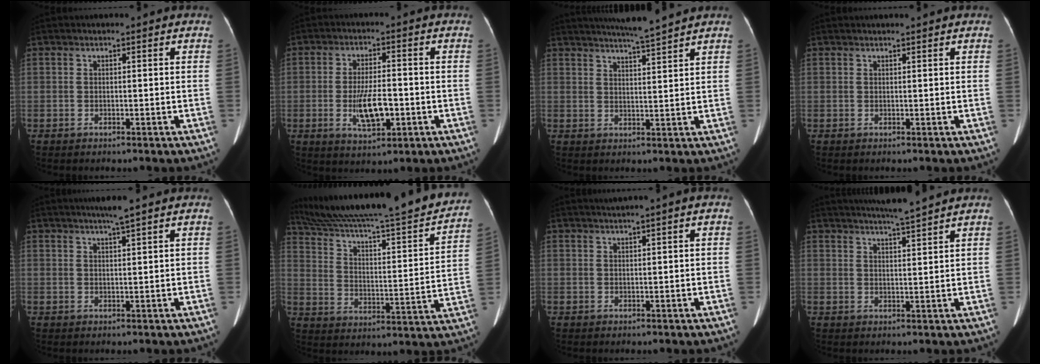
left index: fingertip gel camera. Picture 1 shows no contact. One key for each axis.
{"total": 6.9, "fx": -1.8, "fy": 2.2, "fz": 6.3, "tx": -0.121, "ty": -0.006, "tz": -0.028}
{"total": 7.2, "fx": 6.5, "fy": -1.3, "fz": 2.9, "tx": -0.051, "ty": -0.001, "tz": 0.098}
{"total": 1.8, "fx": 1.7, "fy": -0.1, "fz": 0.7, "tx": -0.008, "ty": 0.019, "tz": 0.026}
{"total": 3.1, "fx": 2.3, "fy": -0.5, "fz": 2.0, "tx": -0.037, "ty": 0.002, "tz": 0.041}
{"total": 30.9, "fx": 26.9, "fy": 2.0, "fz": 15.0, "tx": -0.243, "ty": -0.043, "tz": 0.370}
{"total": 2.2, "fx": 1.3, "fy": -0.2, "fz": 1.7, "tx": -0.036, "ty": 0.013, "tz": 0.025}
{"total": 6.3, "fx": 5.6, "fy": -1.1, "fz": 2.6, "tx": -0.046, "ty": 0.001, "tz": 0.086}